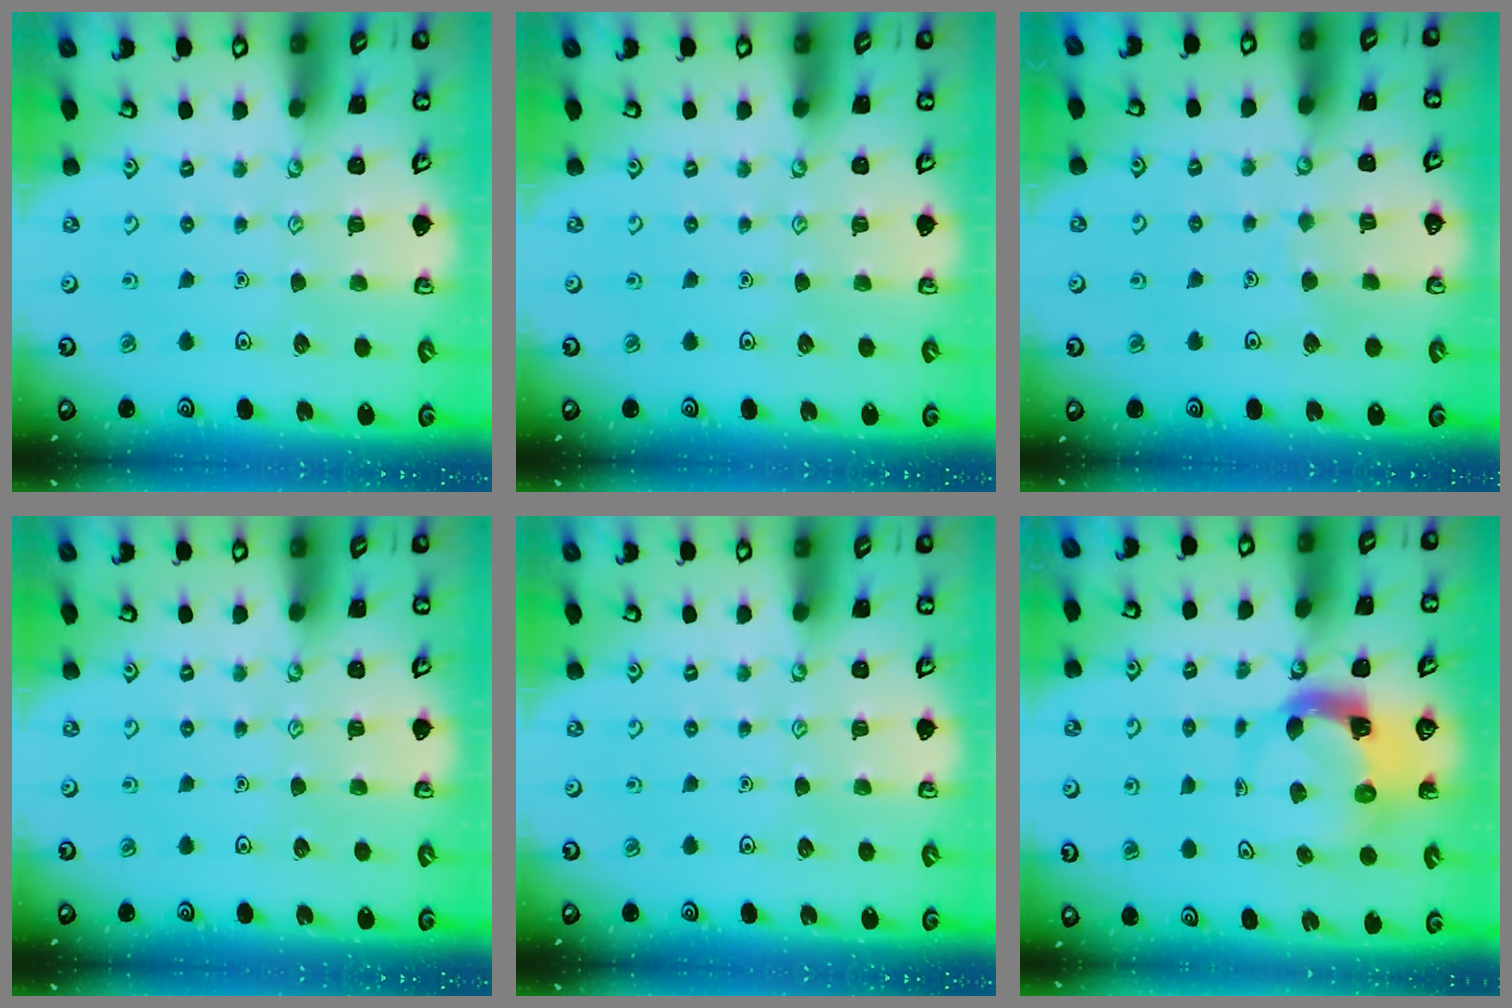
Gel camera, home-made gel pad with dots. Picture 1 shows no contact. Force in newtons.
{"total": 0.0}
{"total": 3.0, "press": 3.0, "slide": 0.2}
{"total": 0.0}
{"total": 0.0}
{"total": 4.6, "press": 4.6, "slide": 0.6}